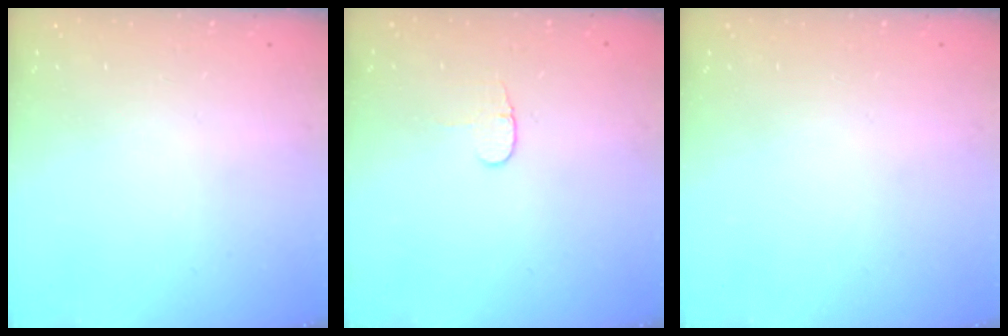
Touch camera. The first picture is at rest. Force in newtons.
{"total": 3.7, "press": 3.7, "slide": 0.5}
{"total": 0.0}